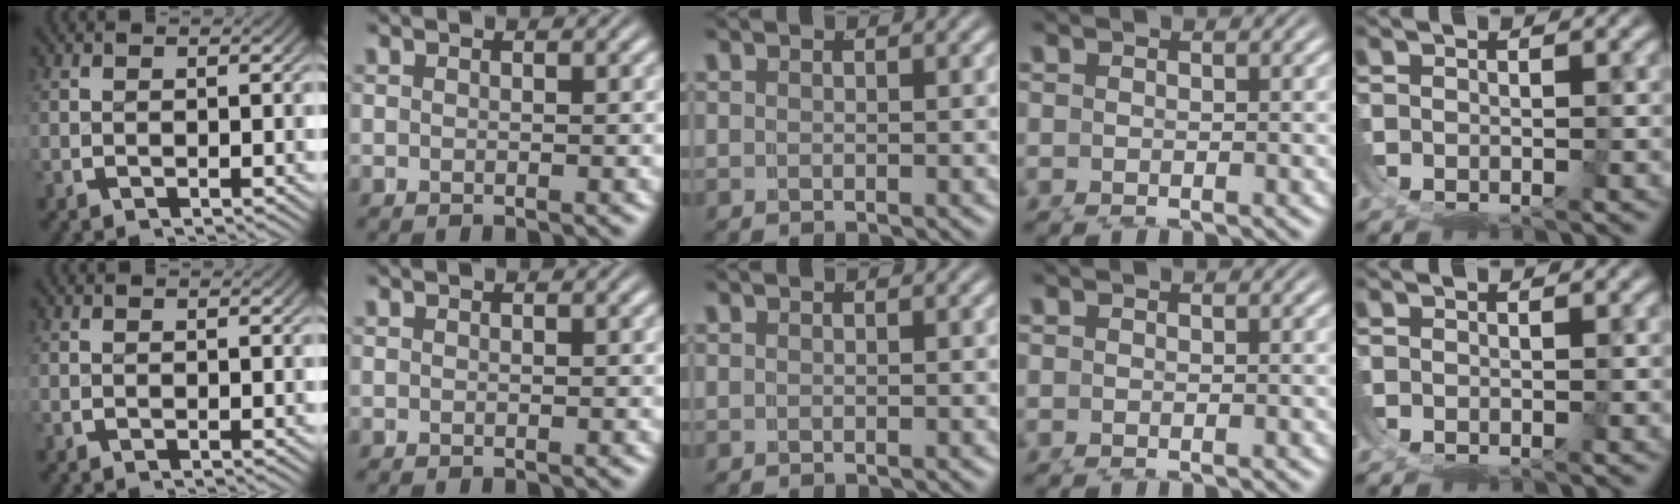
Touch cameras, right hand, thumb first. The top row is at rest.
{}